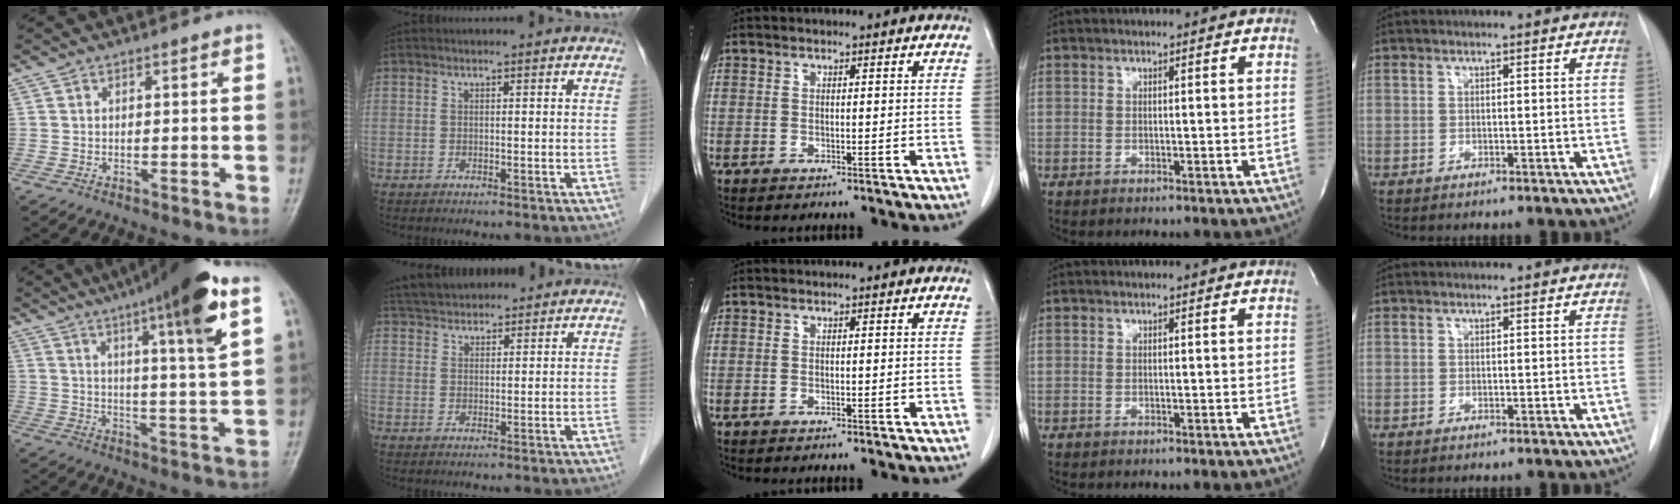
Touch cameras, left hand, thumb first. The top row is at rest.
{"thumb": {"total": 17.6, "force": [9.4, 1.7, 14.8], "torque": [-0.218, -0.030, 0.137]}, "index": {"total": 8.9, "force": [8.2, 2.7, 2.5], "torque": [-0.040, 0.038, 0.133]}}